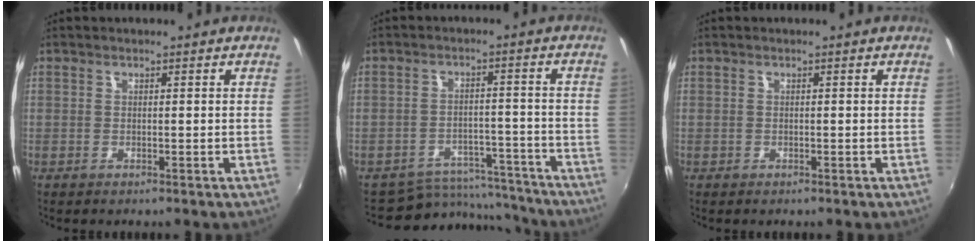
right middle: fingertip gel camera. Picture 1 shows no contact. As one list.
[{"total": 11.3, "force": [-10.6, 3.7, 0.9], "torque": [-0.026, 0.028, -0.142]}, {"total": 0.5, "force": [-0.3, 0.4, 0.0], "torque": [-0.001, -0.003, -0.005]}]